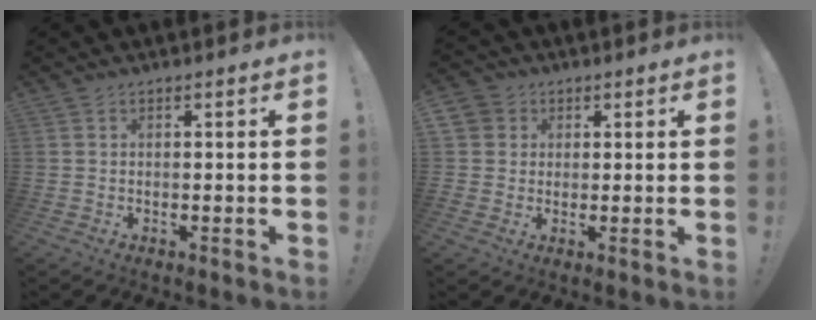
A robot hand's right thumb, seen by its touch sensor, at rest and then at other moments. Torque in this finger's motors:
{"motor_torque": [0.99, 1.13, 0.40, -0.43, 0.04]}